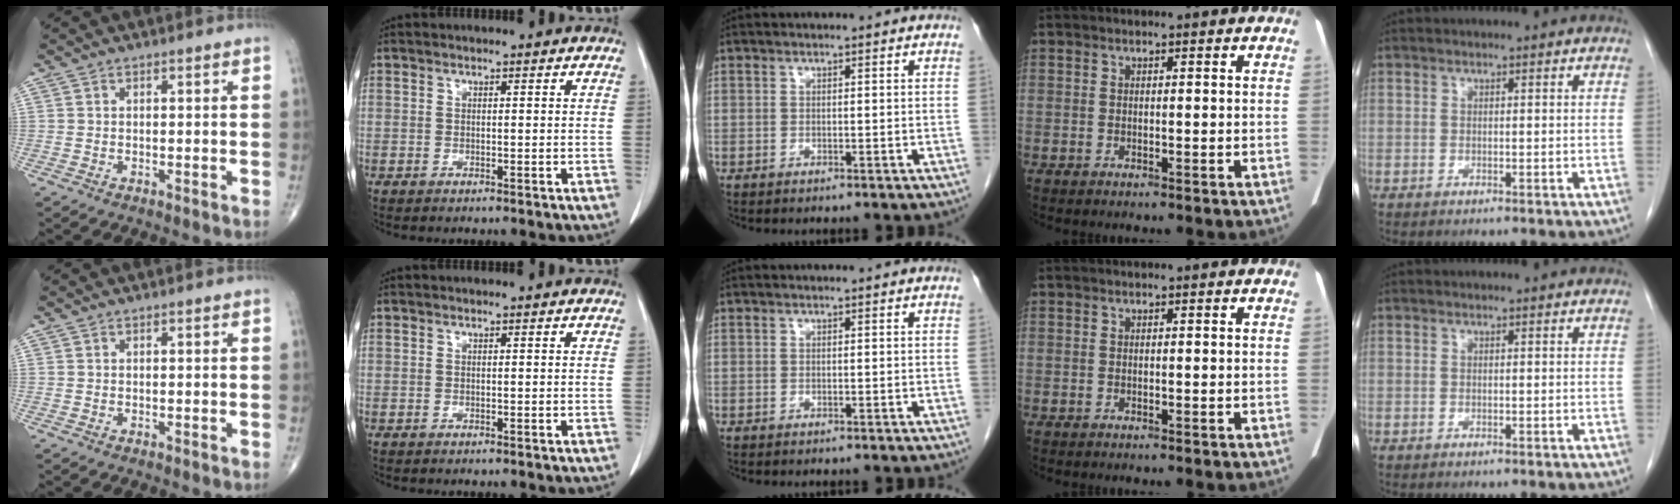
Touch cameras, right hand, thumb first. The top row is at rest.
{}